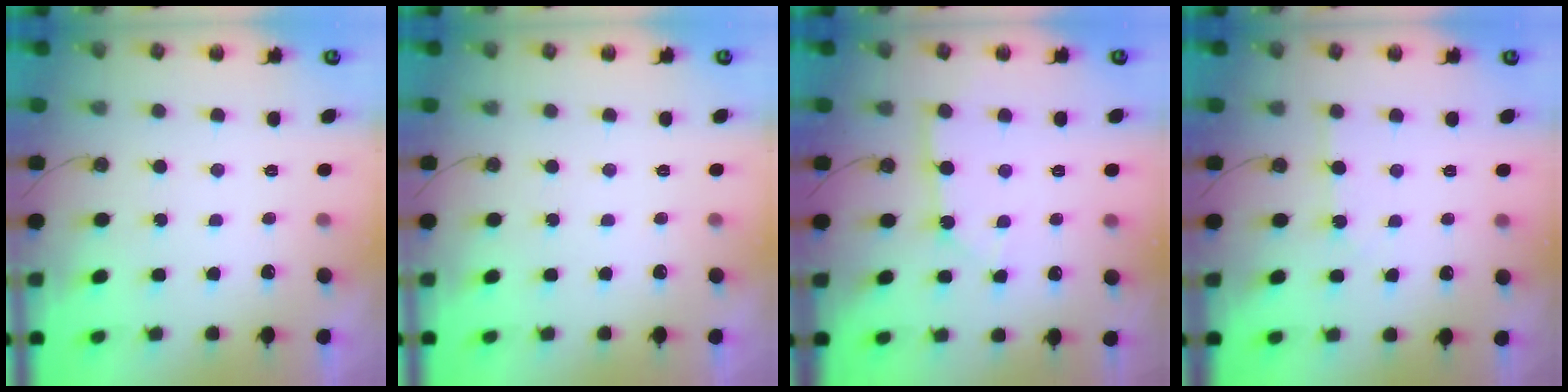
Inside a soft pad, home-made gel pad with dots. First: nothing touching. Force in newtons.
{"total": 0.0}
{"total": 5.8, "press": 5.8, "slide": 0.5}
{"total": 2.7, "press": 2.7, "slide": 0.4}